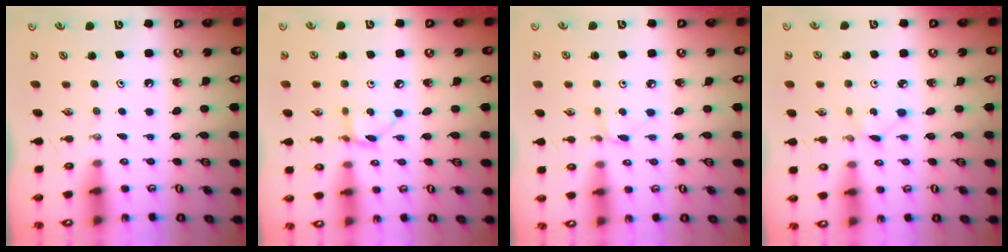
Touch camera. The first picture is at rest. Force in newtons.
{"total": 3.9, "press": 3.9, "slide": 0.1}
{"total": 2.8, "press": 2.8, "slide": 0.4}
{"total": 1.0, "press": 1.0, "slide": 0.1}